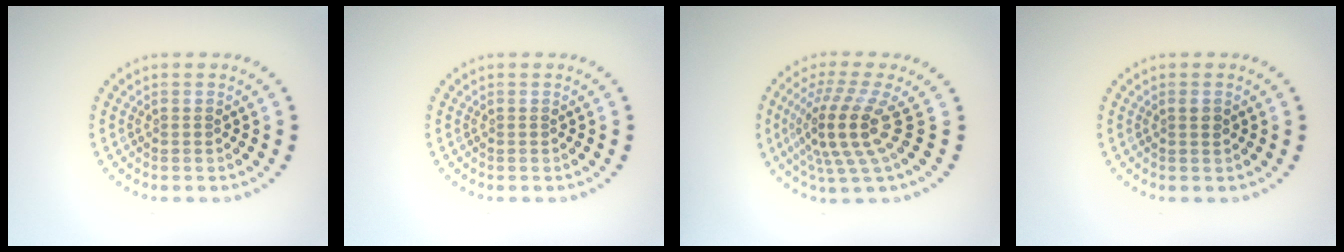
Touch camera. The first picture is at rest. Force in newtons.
{"total": 0.0}
{"total": 5.1, "press": 3.6, "slide": 3.6}
{"total": 0.9, "press": 0.8, "slide": 0.5}